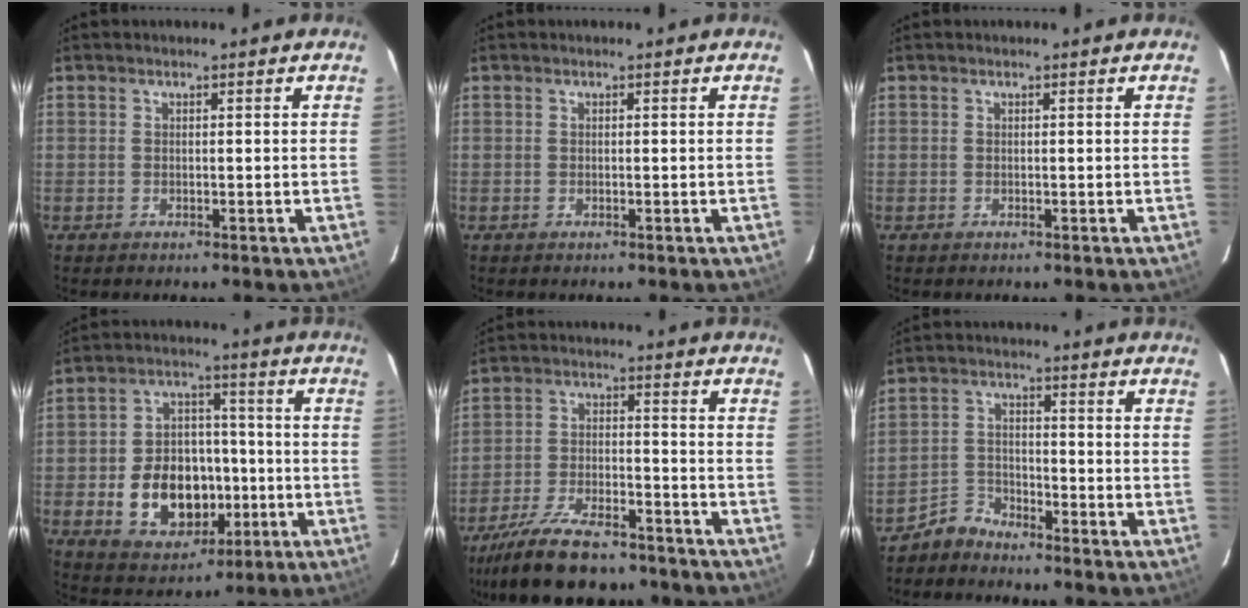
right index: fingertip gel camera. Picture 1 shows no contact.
{"total": 0.0}
{"total": 0.0}
{"total": 14.5, "force": [-3.7, 10.7, 9.1], "torque": [-0.193, 0.019, -0.036]}
{"total": 17.8, "force": [-14.6, 6.0, 8.2], "torque": [-0.177, -0.018, -0.233]}
{"total": 4.4, "force": [-4.1, 1.5, -0.1], "torque": [-0.001, 0.016, -0.082]}